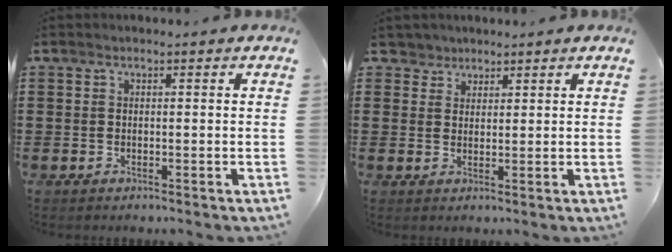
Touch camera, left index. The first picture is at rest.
{"total": 2.8, "force": [2.0, 2.0, -0.1], "torque": [-0.006, 0.008, 0.036]}